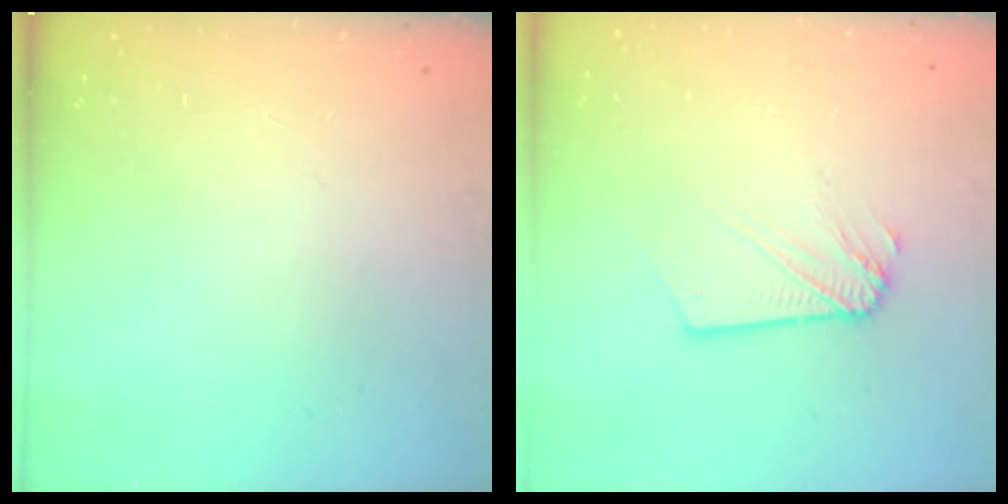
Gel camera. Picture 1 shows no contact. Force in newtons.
{"total": 2.5, "press": 2.5, "slide": 0.1}